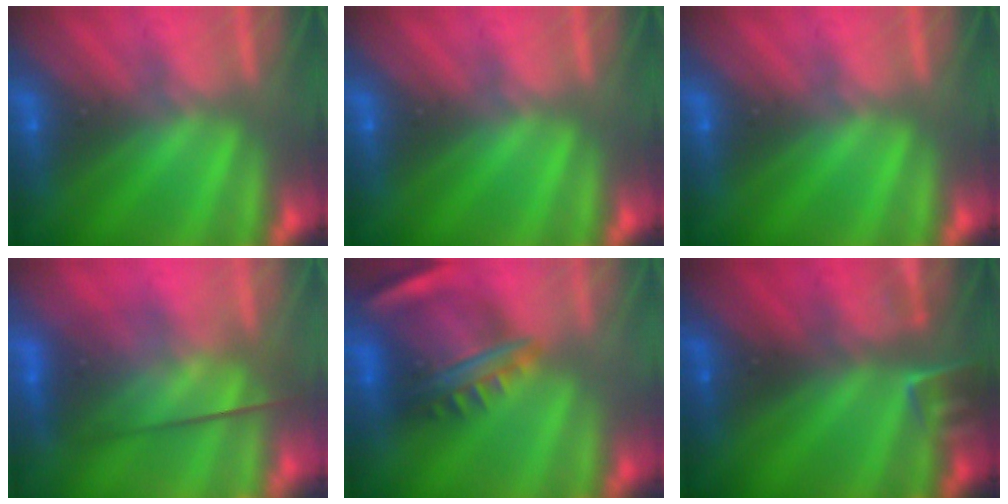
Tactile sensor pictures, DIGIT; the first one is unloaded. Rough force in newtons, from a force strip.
{"total": 0.0}
{"total": 0.0}
{"total": 4.0}
{"total": 7.6}
{"total": 3.4}